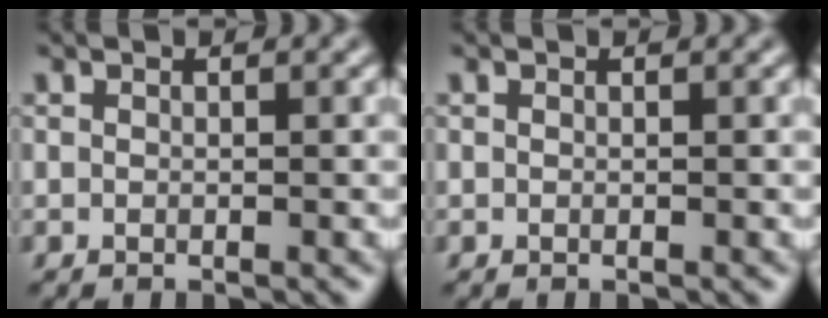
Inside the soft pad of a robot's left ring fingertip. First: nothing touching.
{"total": 0.0}